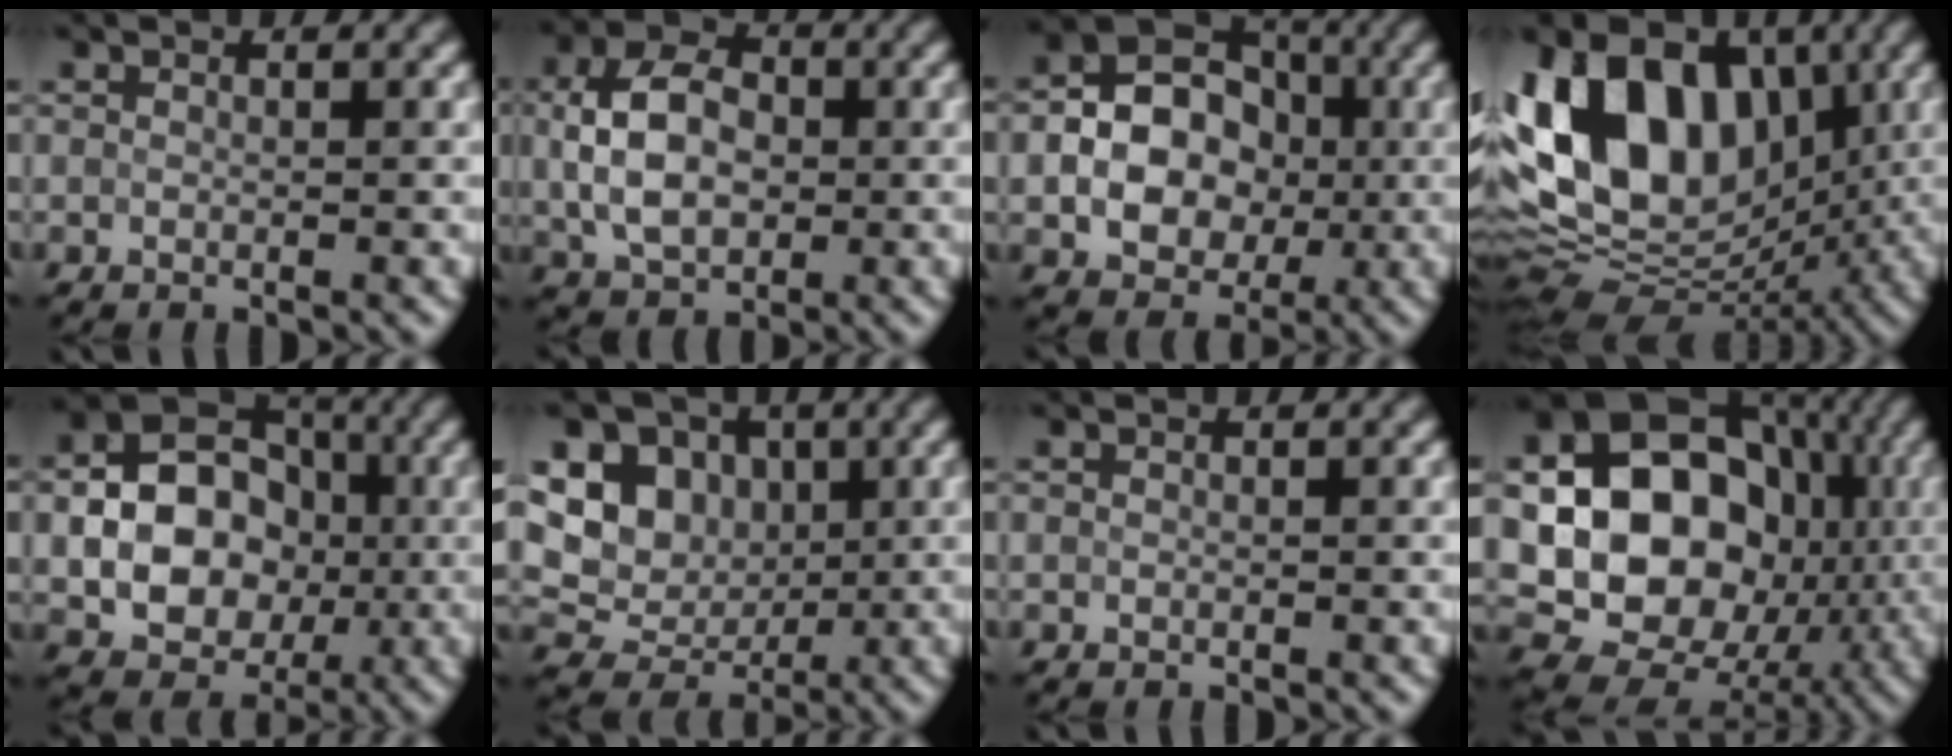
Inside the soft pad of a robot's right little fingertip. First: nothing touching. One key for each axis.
{"total": 6.7, "fx": 0.4, "fy": 4.7, "fz": 4.8, "tx": -0.100, "ty": 0.012, "tz": 0.001}
{"total": 9.7, "fx": -0.8, "fy": 7.4, "fz": 6.2, "tx": -0.083, "ty": -0.001, "tz": -0.023}
{"total": 14.0, "fx": 2.4, "fy": 10.1, "fz": 9.5, "tx": -0.167, "ty": 0.024, "tz": 0.023}
{"total": 10.8, "fx": -0.8, "fy": 8.5, "fz": 6.7, "tx": -0.078, "ty": -0.001, "tz": -0.019}
{"total": 10.0, "fx": 2.5, "fy": 8.4, "fz": 5.0, "tx": -0.099, "ty": 0.037, "tz": 0.018}
{"total": 0.0}
{"total": 18.6, "fx": 0.1, "fy": 15.4, "fz": 10.4, "tx": -0.171, "ty": 0.013, "tz": -0.011}